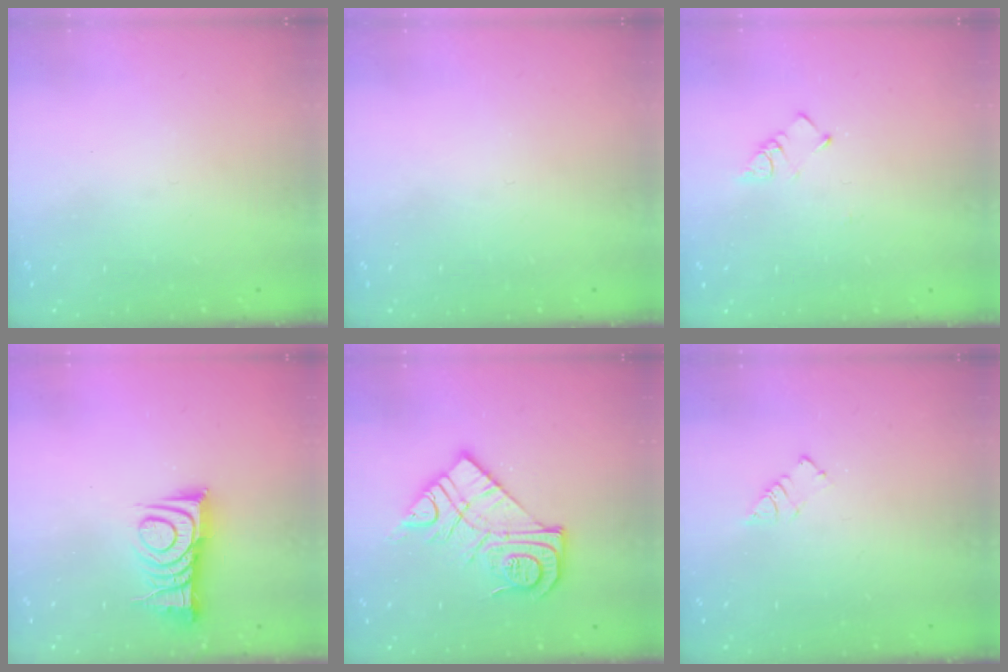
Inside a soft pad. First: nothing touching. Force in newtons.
{"total": 0.0}
{"total": 3.0, "press": 3.0, "slide": 0.4}
{"total": 10.1, "press": 10.1, "slide": 0.3}
{"total": 14.2, "press": 14.2, "slide": 0.8}
{"total": 3.0, "press": 3.0, "slide": 0.4}